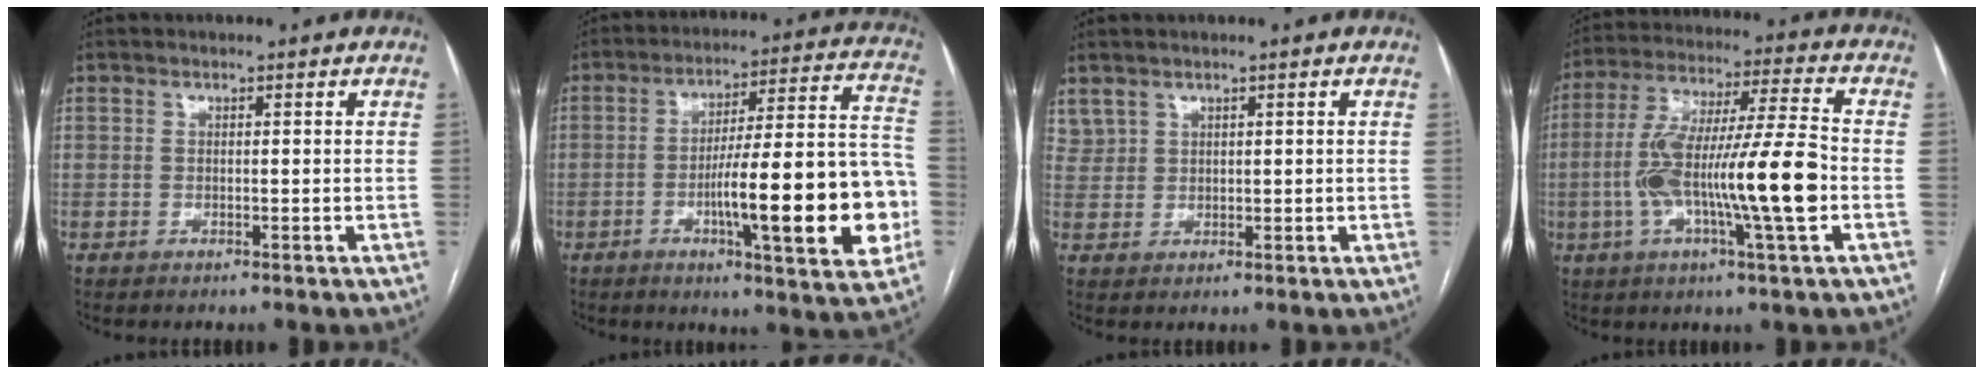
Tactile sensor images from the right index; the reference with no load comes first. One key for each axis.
{"total": 21.0, "fx": -5.2, "fy": 2.6, "fz": 20.1, "tx": -0.241, "ty": 0.019, "tz": -0.069}
{"total": 2.9, "fx": 2.3, "fy": 1.7, "fz": 0.5, "tx": -0.010, "ty": 0.009, "tz": 0.055}
{"total": 17.1, "fx": -3.3, "fy": 0.7, "fz": 16.8, "tx": -0.309, "ty": 0.004, "tz": -0.061}